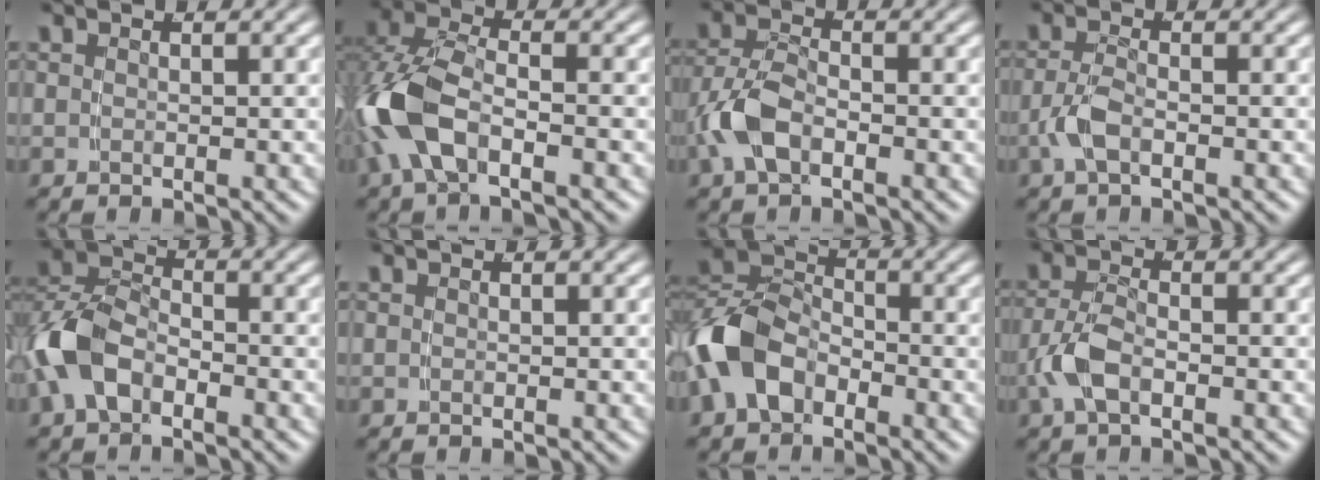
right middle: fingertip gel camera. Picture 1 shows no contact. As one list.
[{"total": 5.6, "force": [-1.9, 3.1, 4.3], "torque": [-0.121, -0.016, -0.023]}, {"total": 3.4, "force": [-1.5, 1.8, 2.5], "torque": [-0.063, -0.004, -0.023]}, {"total": 2.2, "force": [-1.2, 0.5, 1.7], "torque": [-0.035, -0.003, -0.020]}, {"total": 4.9, "force": [-2.0, 3.3, 3.0], "torque": [-0.075, -0.007, -0.034]}, {"total": 0.0}, {"total": 5.3, "force": [-1.8, 3.9, 3.1], "torque": [-0.071, -0.003, -0.032]}, {"total": 2.9, "force": [-1.3, 1.2, 2.3], "torque": [-0.052, -0.003, -0.020]}]